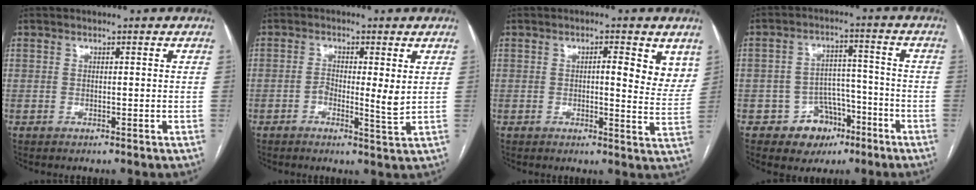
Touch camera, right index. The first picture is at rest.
{"total": 4.3, "force": [0.0, 1.0, 4.2], "torque": [-0.066, -0.002, -0.002]}
{"total": 6.3, "force": [3.0, 1.9, 5.3], "torque": [-0.049, -0.008, 0.030]}
{"total": 7.2, "force": [-3.9, 5.9, 1.7], "torque": [-0.007, 0.022, -0.050]}